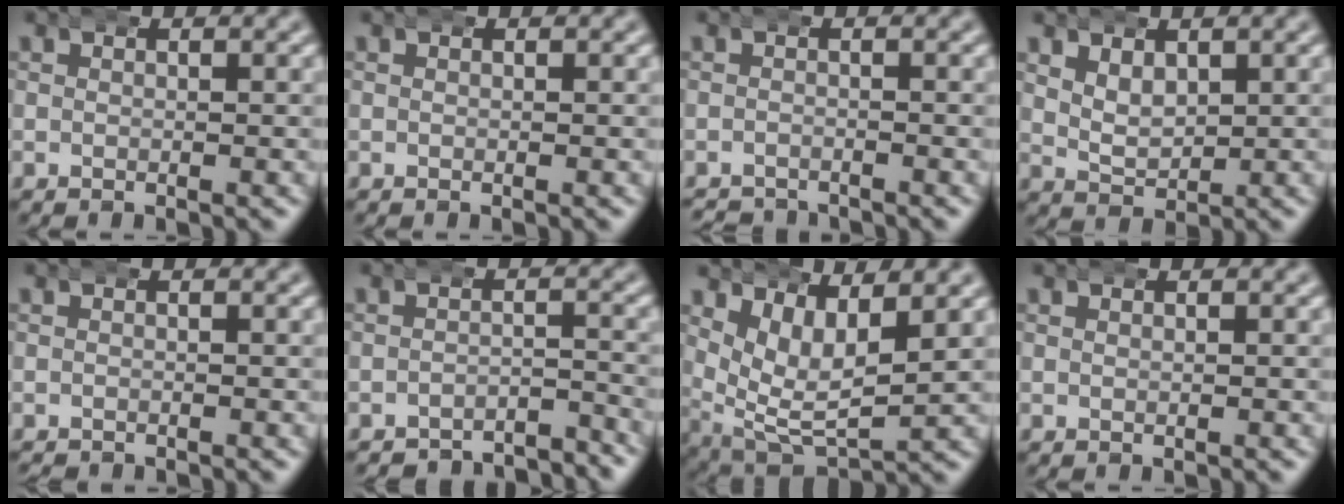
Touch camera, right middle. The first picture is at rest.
{"total": 0.0}
{"total": 2.9, "force": [-2.8, 0.4, -0.2], "torque": [0.003, -0.014, -0.044]}
{"total": 2.8, "force": [1.1, 1.9, 1.6], "torque": [-0.037, -0.012, 0.028]}
{"total": 0.7, "force": [-0.7, 0.0, -0.1], "torque": [-0.003, -0.008, -0.007]}
{"total": 6.2, "force": [-6.1, 0.9, 0.7], "torque": [0.003, -0.018, -0.096]}
{"total": 7.8, "force": [1.8, 5.4, 5.3], "torque": [-0.124, -0.033, 0.042]}
{"total": 0.0}